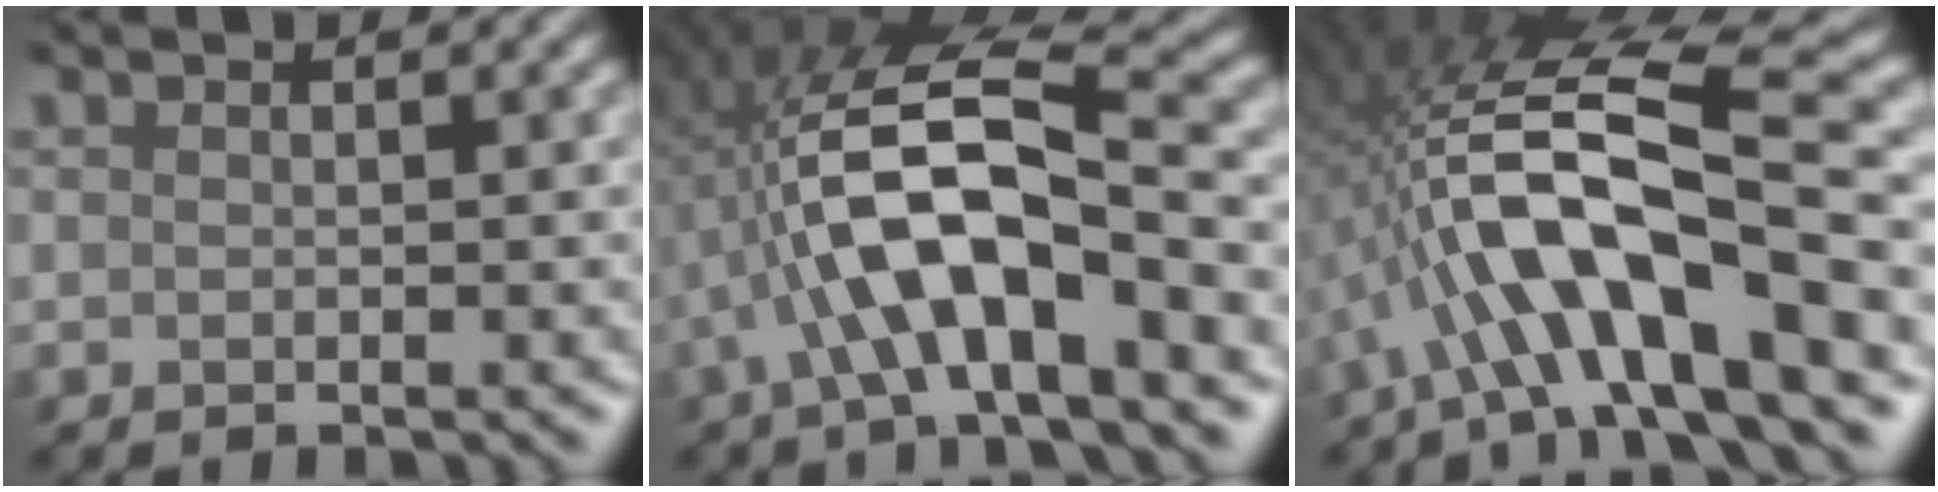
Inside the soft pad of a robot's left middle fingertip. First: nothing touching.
{"total": 9.0, "force": [-1.8, 2.5, 8.4], "torque": [-0.157, 0.022, -0.027]}
{"total": 12.6, "force": [-3.2, 3.3, 11.7], "torque": [-0.200, 0.032, -0.053]}